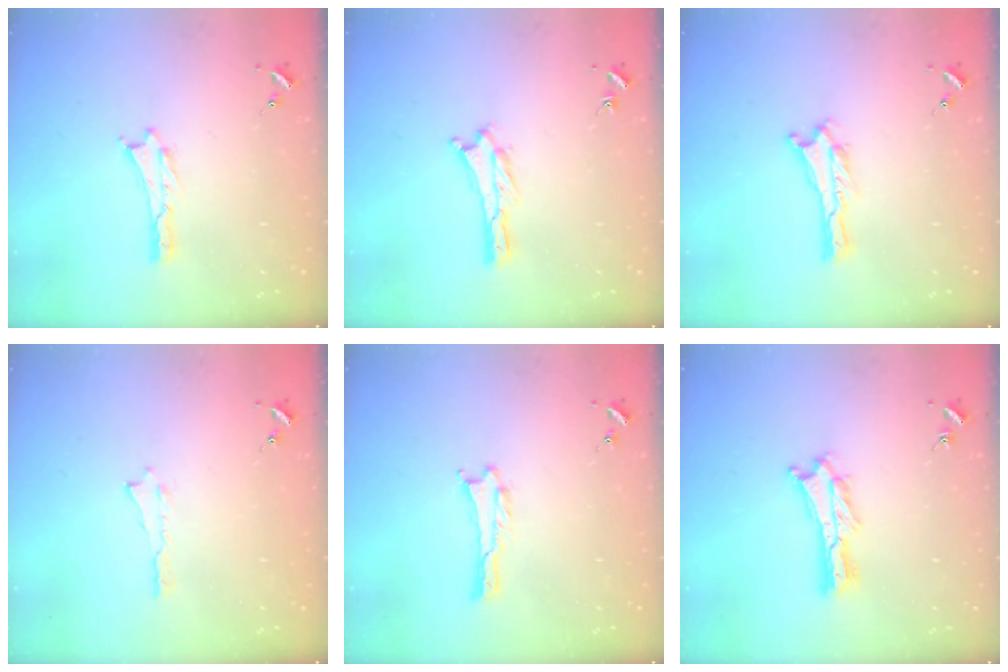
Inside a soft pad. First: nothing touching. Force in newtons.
{"total": 0.7, "press": 0.6, "slide": 0.2}
{"total": 0.0}
{"total": 0.0}
{"total": 0.0}
{"total": 2.3, "press": 2.3, "slide": 0.3}